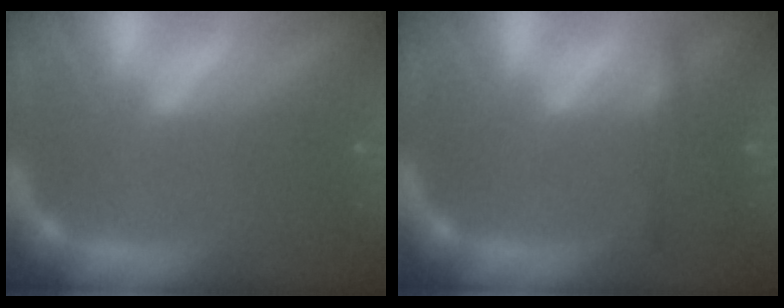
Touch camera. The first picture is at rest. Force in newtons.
{"total": 1.9}